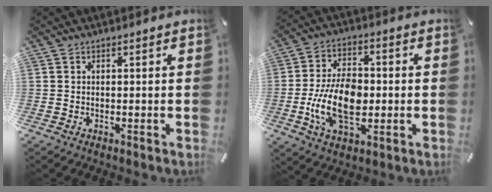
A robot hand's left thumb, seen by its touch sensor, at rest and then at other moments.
{"total": 13.8, "force": [-2.4, 8.7, 10.4], "torque": [-0.220, 0.001, -0.043]}